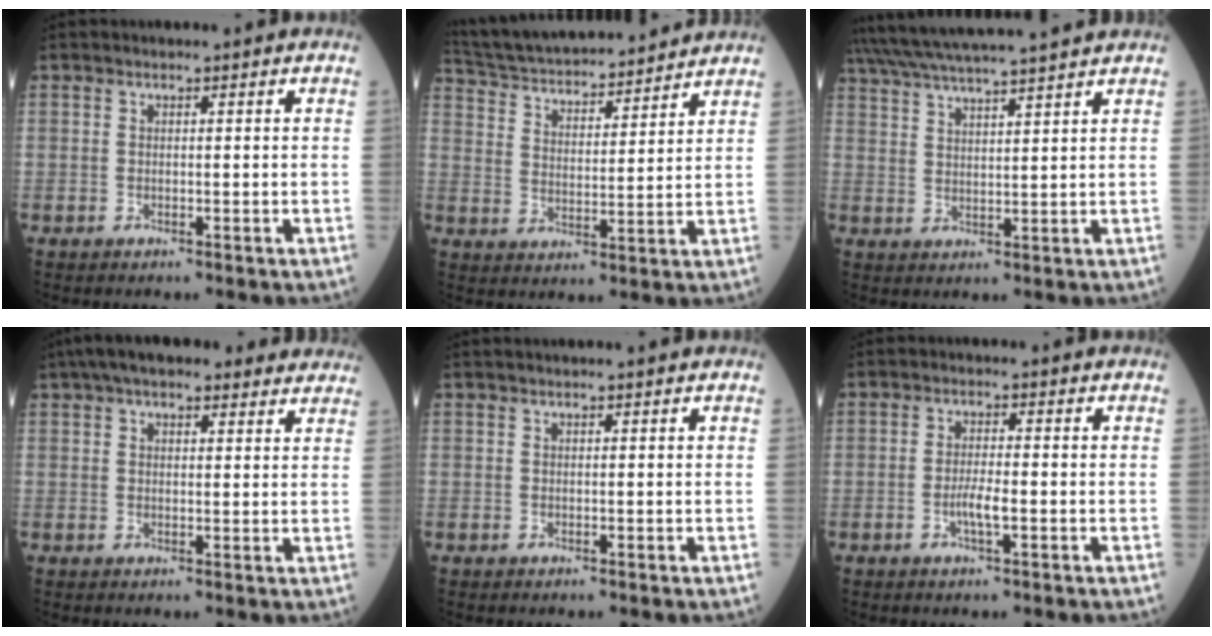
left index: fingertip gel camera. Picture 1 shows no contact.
{"total": 20.3, "force": [18.6, 3.4, 7.3], "torque": [-0.130, 0.033, 0.289]}
{"total": 19.6, "force": [18.0, 0.2, 7.9], "torque": [-0.141, 0.015, 0.267]}
{"total": 14.8, "force": [12.1, 4.4, 7.3], "torque": [-0.099, 0.052, 0.159]}
{"total": 2.3, "force": [2.1, 0.1, 1.1], "torque": [-0.003, 0.024, 0.029]}
{"total": 2.8, "force": [-1.0, 0.2, 2.6], "torque": [-0.046, -0.003, -0.020]}